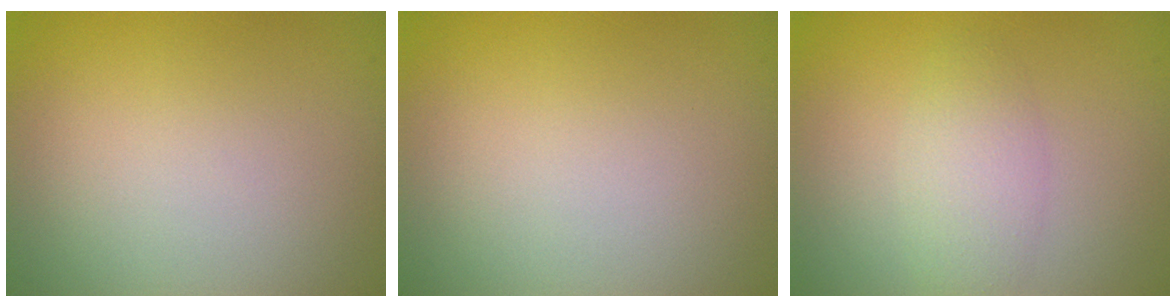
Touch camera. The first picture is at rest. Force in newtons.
{"total": 0.0}
{"total": 2.7, "press": 2.7, "slide": 0.1}